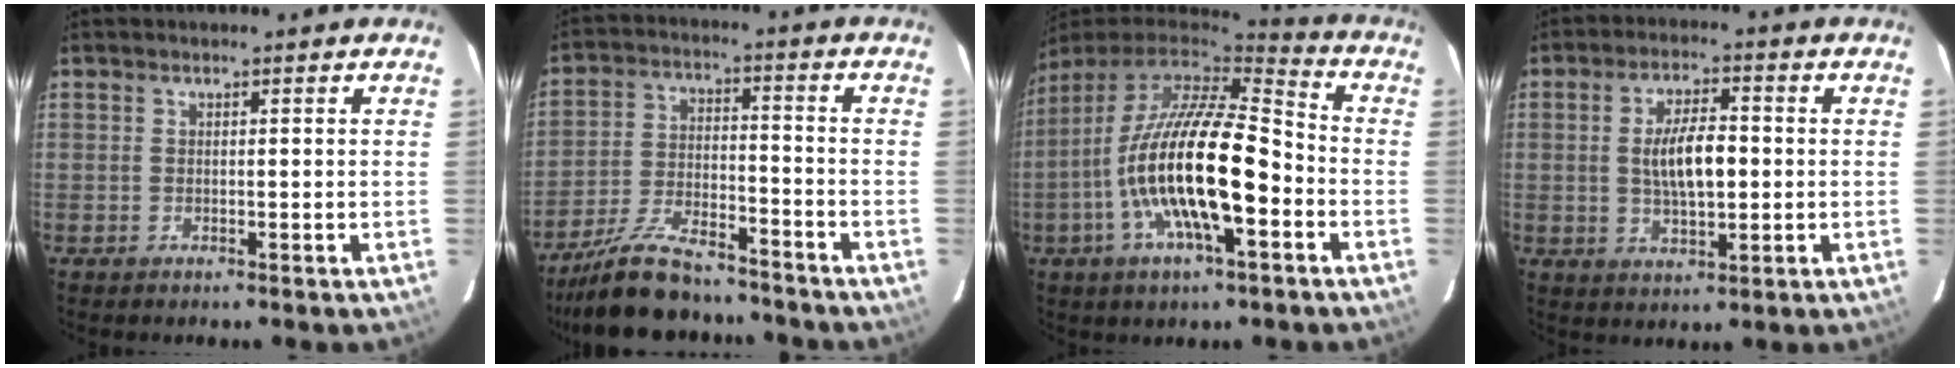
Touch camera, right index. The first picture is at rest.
{"total": 15.8, "force": [-13.6, 4.3, 6.8], "torque": [-0.148, -0.014, -0.226]}
{"total": 20.2, "force": [-5.7, 5.7, 18.5], "torque": [-0.340, -0.022, -0.109]}
{"total": 8.3, "force": [0.0, 3.3, 7.7], "torque": [-0.143, 0.004, 0.005]}